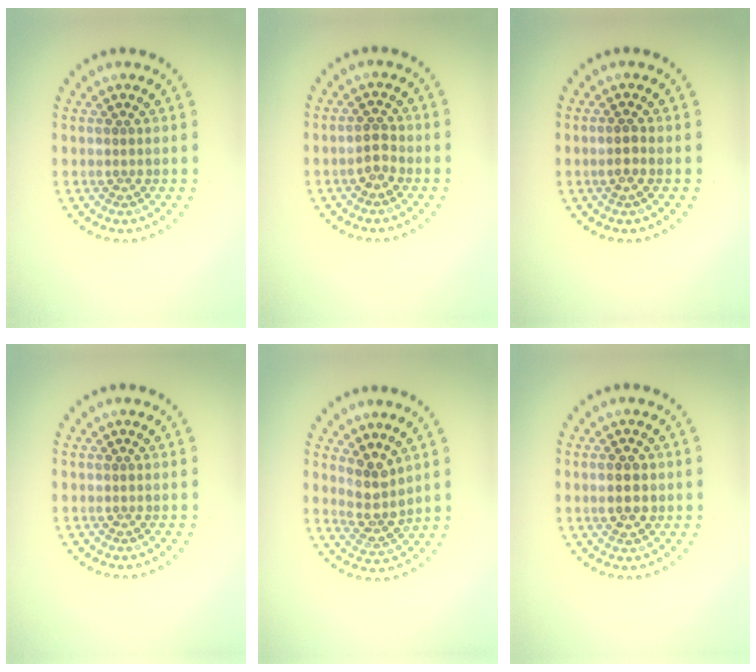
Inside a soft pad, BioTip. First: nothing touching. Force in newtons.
{"total": 1.8, "press": 1.7, "slide": 0.5}
{"total": 0.8, "press": 0.8, "slide": 0.3}
{"total": 0.0}
{"total": 3.1, "press": 2.4, "slide": 2.0}
{"total": 2.4, "press": 2.4, "slide": 0.1}